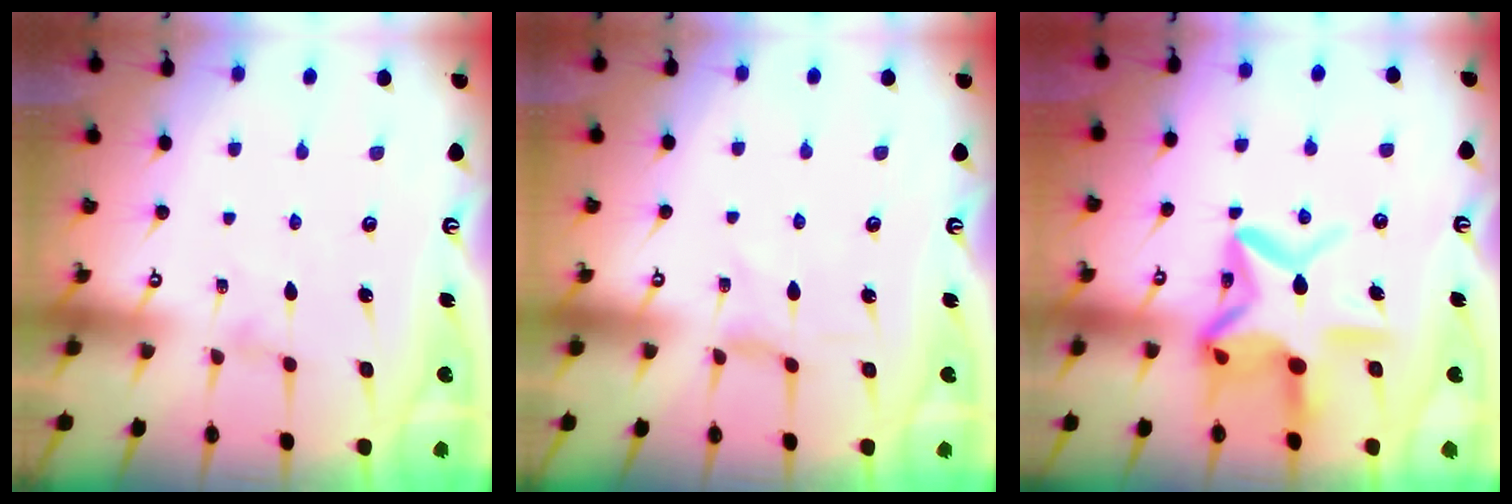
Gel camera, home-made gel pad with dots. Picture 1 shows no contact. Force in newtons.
{"total": 0.6, "press": 0.6, "slide": 0.2}
{"total": 16.3, "press": 16.2, "slide": 1.7}